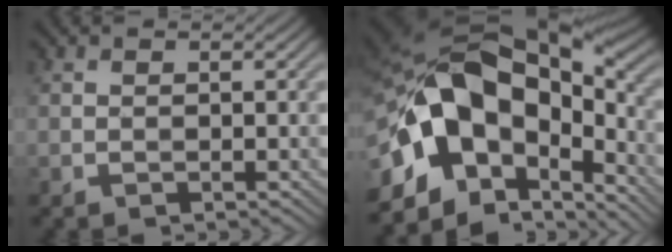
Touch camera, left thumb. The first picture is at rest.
{"total": 18.2, "force": [-3.1, 11.5, 13.7], "torque": [-0.264, -0.003, -0.047]}